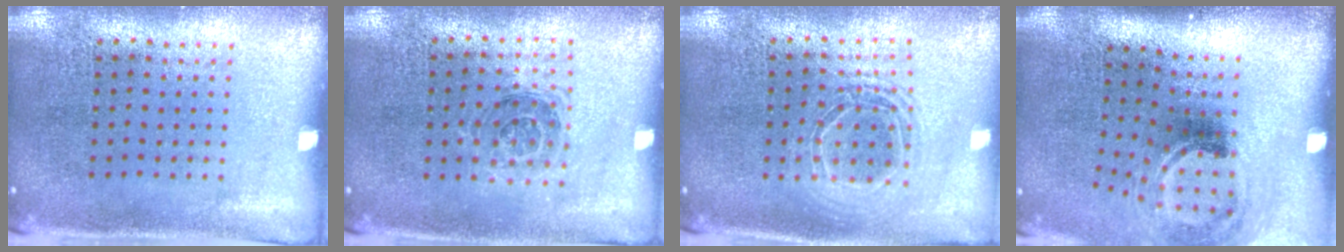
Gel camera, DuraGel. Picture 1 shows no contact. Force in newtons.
{"total": 1.1, "press": 1.0, "slide": 0.4}
{"total": 1.7, "press": 1.4, "slide": 0.9}
{"total": 2.0, "press": 1.3, "slide": 1.5}